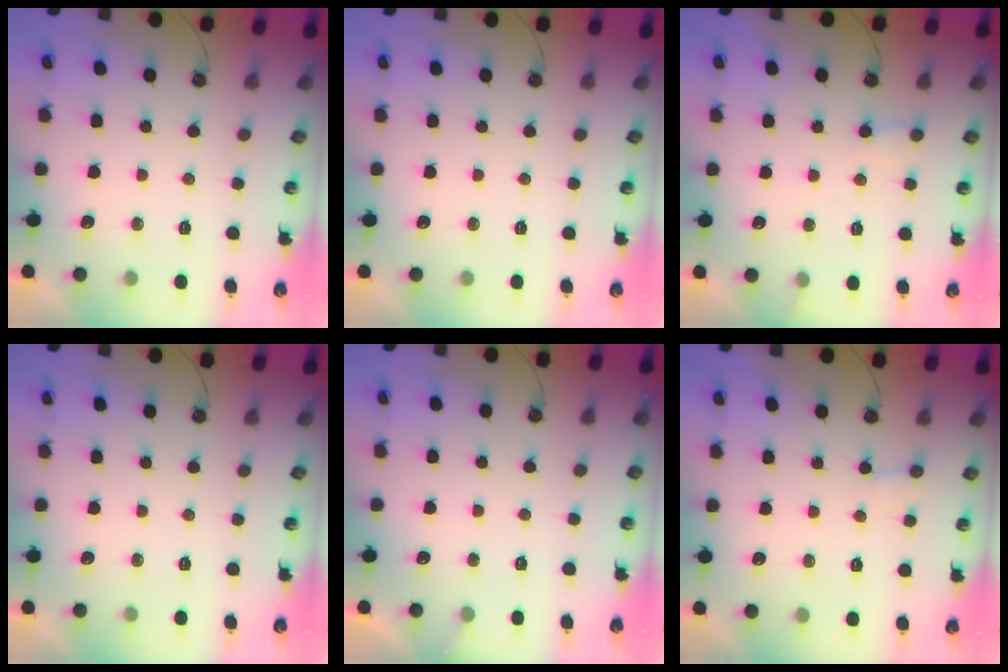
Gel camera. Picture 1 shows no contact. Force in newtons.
{"total": 0.0}
{"total": 5.7, "press": 5.7, "slide": 0.5}
{"total": 0.0}
{"total": 2.9, "press": 2.9, "slide": 0.2}
{"total": 4.7, "press": 4.6, "slide": 0.4}